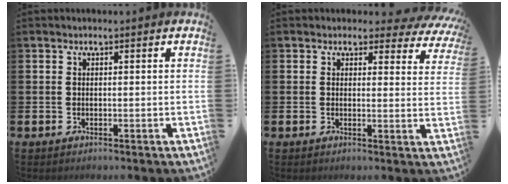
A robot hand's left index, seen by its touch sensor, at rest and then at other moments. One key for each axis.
{"total": 2.3, "fx": 1.8, "fy": 1.3, "fz": 0.5, "tx": 0.000, "ty": -0.014, "tz": 0.025}